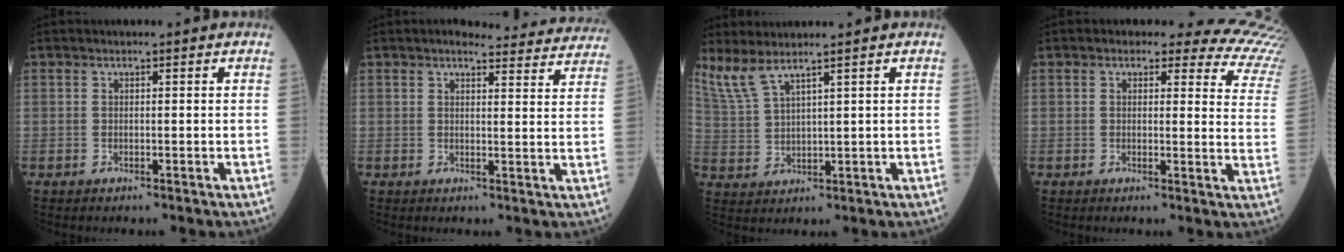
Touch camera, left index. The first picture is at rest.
{"total": 15.0, "force": [14.3, 2.6, 3.8], "torque": [-0.016, -0.010, 0.140]}
{"total": 4.7, "force": [4.0, -0.1, 2.5], "torque": [-0.072, 0.003, 0.097]}
{"total": 13.5, "force": [12.6, 3.6, 3.2], "torque": [0.003, -0.048, 0.095]}